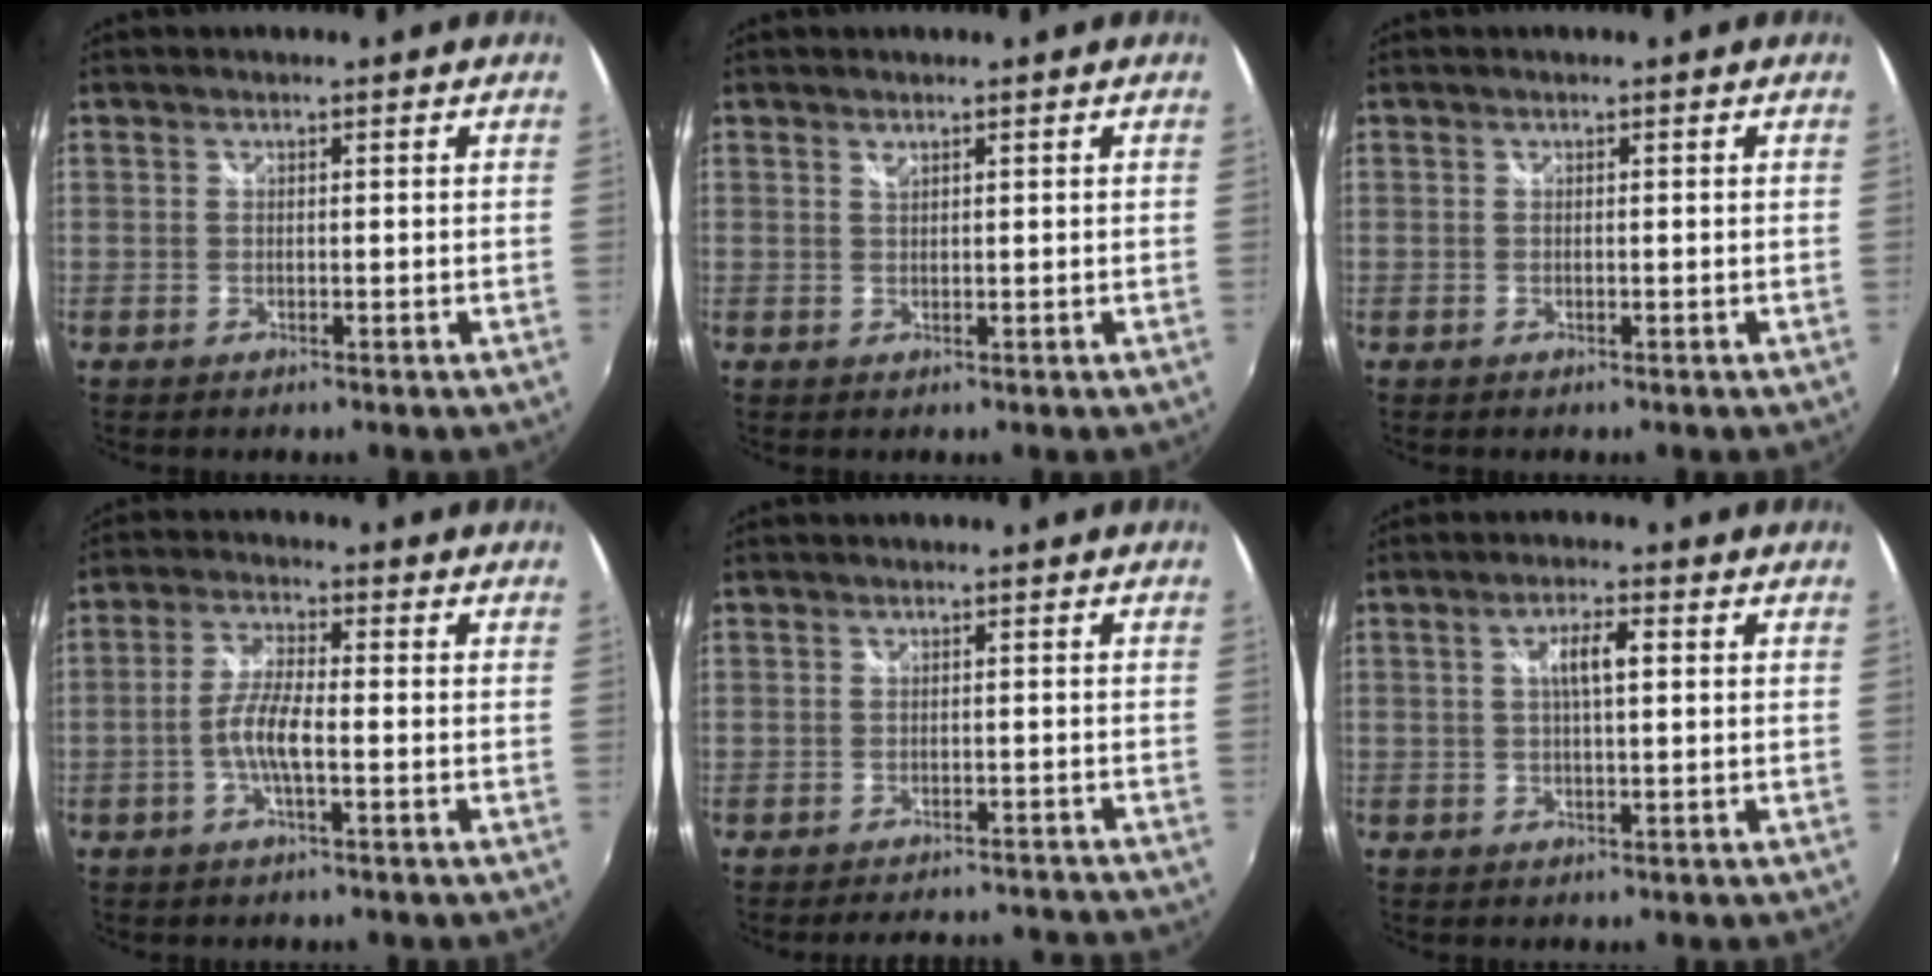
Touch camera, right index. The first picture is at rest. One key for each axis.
{"total": 0.8, "fx": 0.7, "fy": 0.0, "fz": 0.4, "tx": -0.006, "ty": 0.001, "tz": 0.012}
{"total": 0.0}
{"total": 5.7, "fx": -1.7, "fy": 1.0, "fz": 5.4, "tx": -0.114, "ty": 0.005, "tz": -0.035}
{"total": 9.2, "fx": -8.3, "fy": 3.2, "fz": 2.2, "tx": -0.040, "ty": 0.018, "tz": -0.098}
{"total": 4.2, "fx": 0.8, "fy": 0.7, "fz": 4.1, "tx": -0.073, "ty": 0.007, "tz": 0.015}